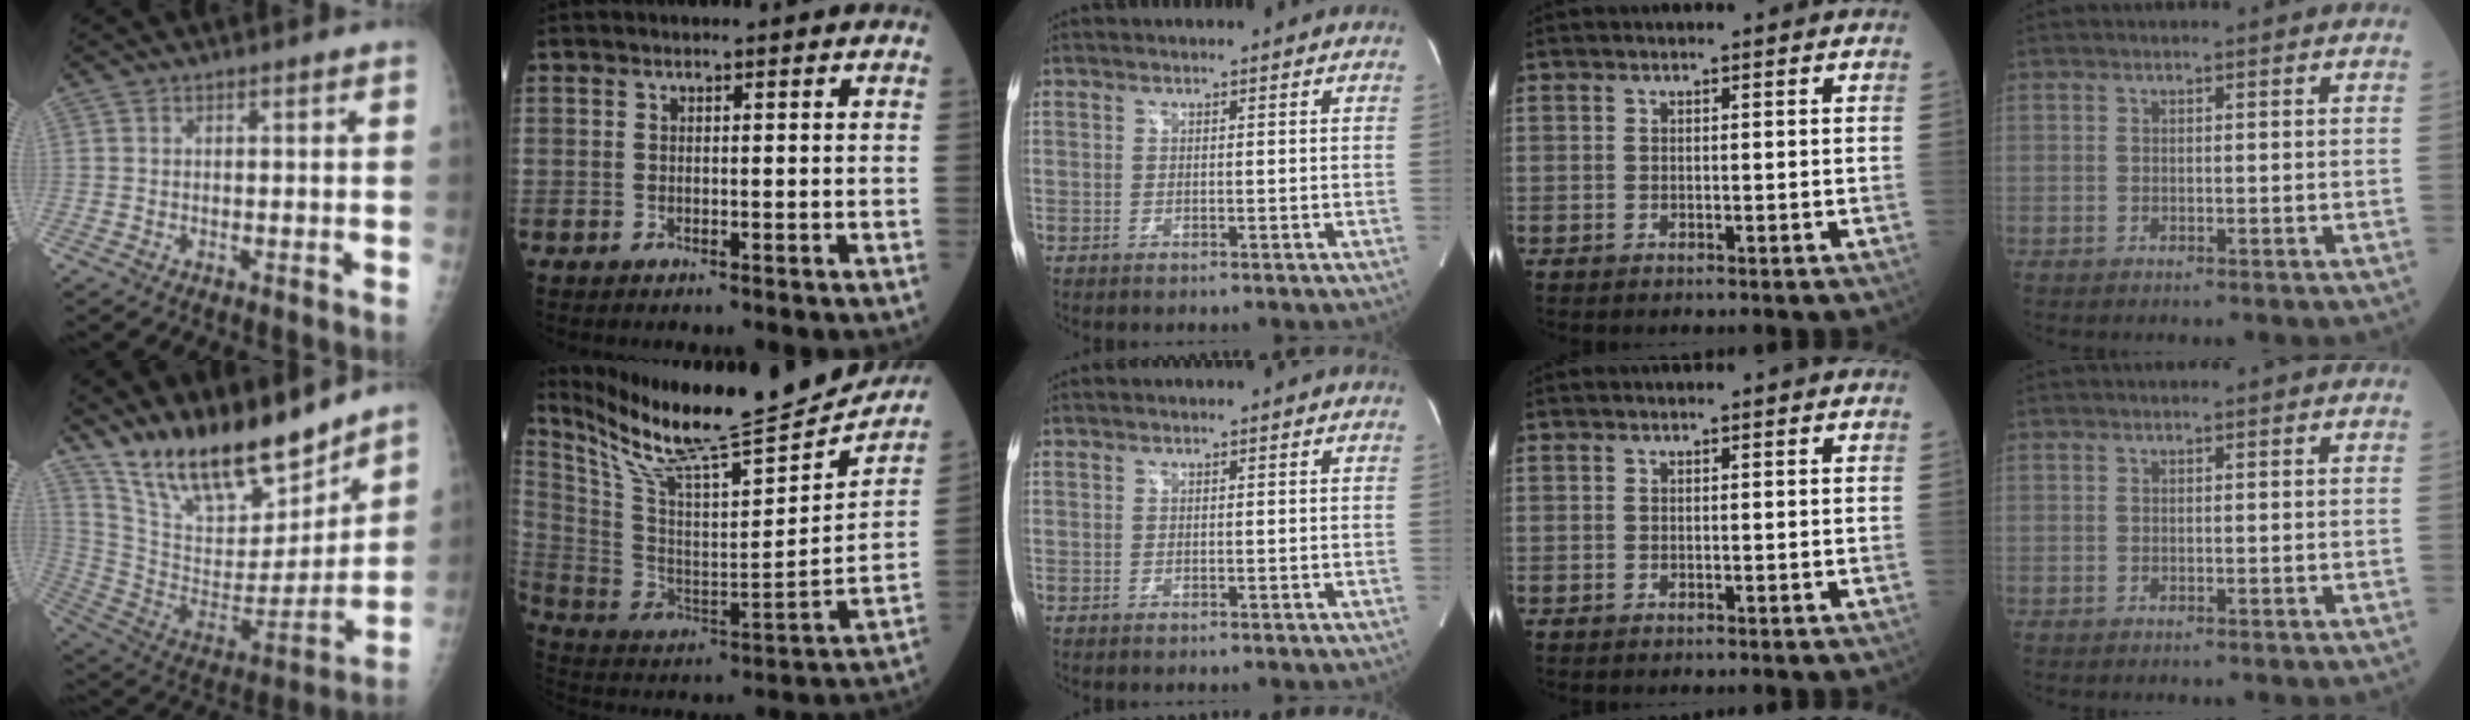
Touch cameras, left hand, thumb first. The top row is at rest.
{"thumb": {"total": 20.8, "force": [17.2, 6.5, 9.7], "torque": [-0.132, -0.096, 0.310]}, "index": {"total": 24.8, "force": [22.7, 1.0, 10.0], "torque": [-0.185, -0.062, 0.353]}}